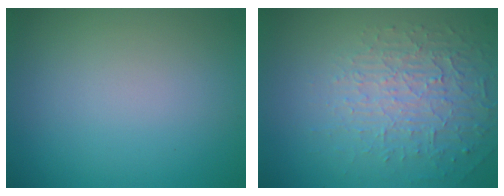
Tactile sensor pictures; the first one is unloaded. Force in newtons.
{"total": 5.1, "press": 3.4, "slide": 3.7}